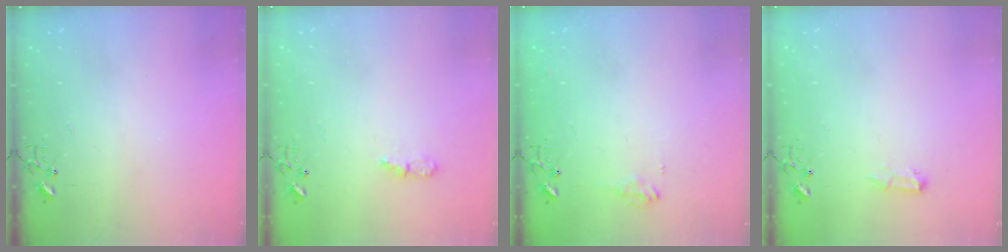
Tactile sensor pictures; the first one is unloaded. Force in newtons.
{"total": 6.1, "press": 6.1, "slide": 0.5}
{"total": 7.7, "press": 7.7, "slide": 0.3}
{"total": 7.7, "press": 7.6, "slide": 0.9}